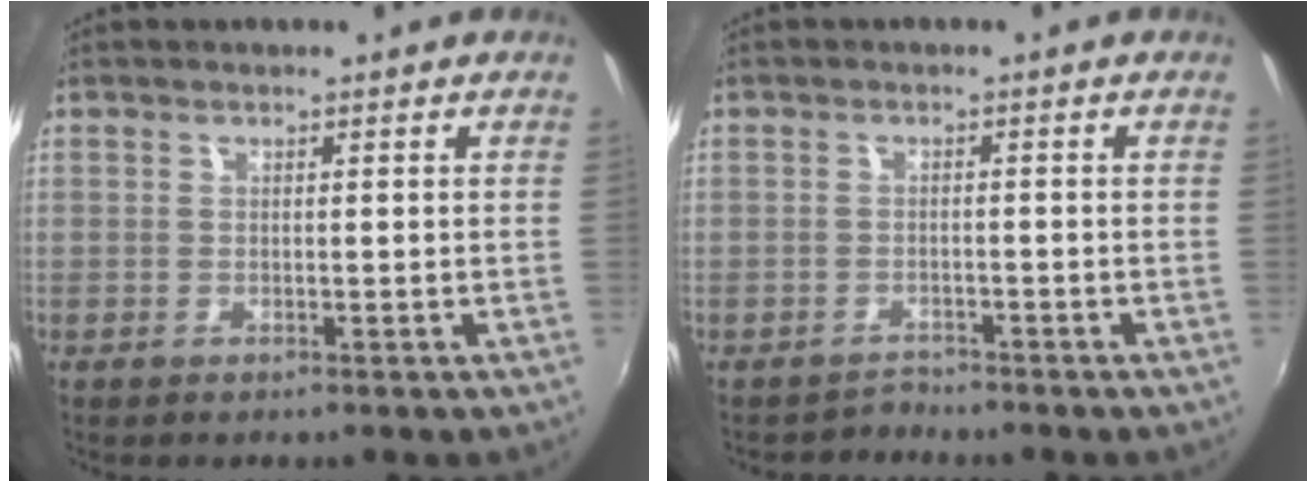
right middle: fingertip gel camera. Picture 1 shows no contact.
{"total": 1.9, "force": [-1.8, 0.5, -0.5], "torque": [0.003, 0.007, -0.031]}